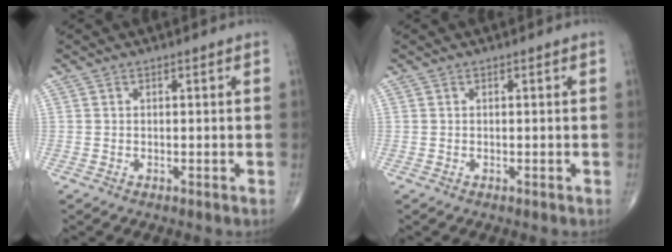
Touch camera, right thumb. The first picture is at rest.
{"total": 0.0}